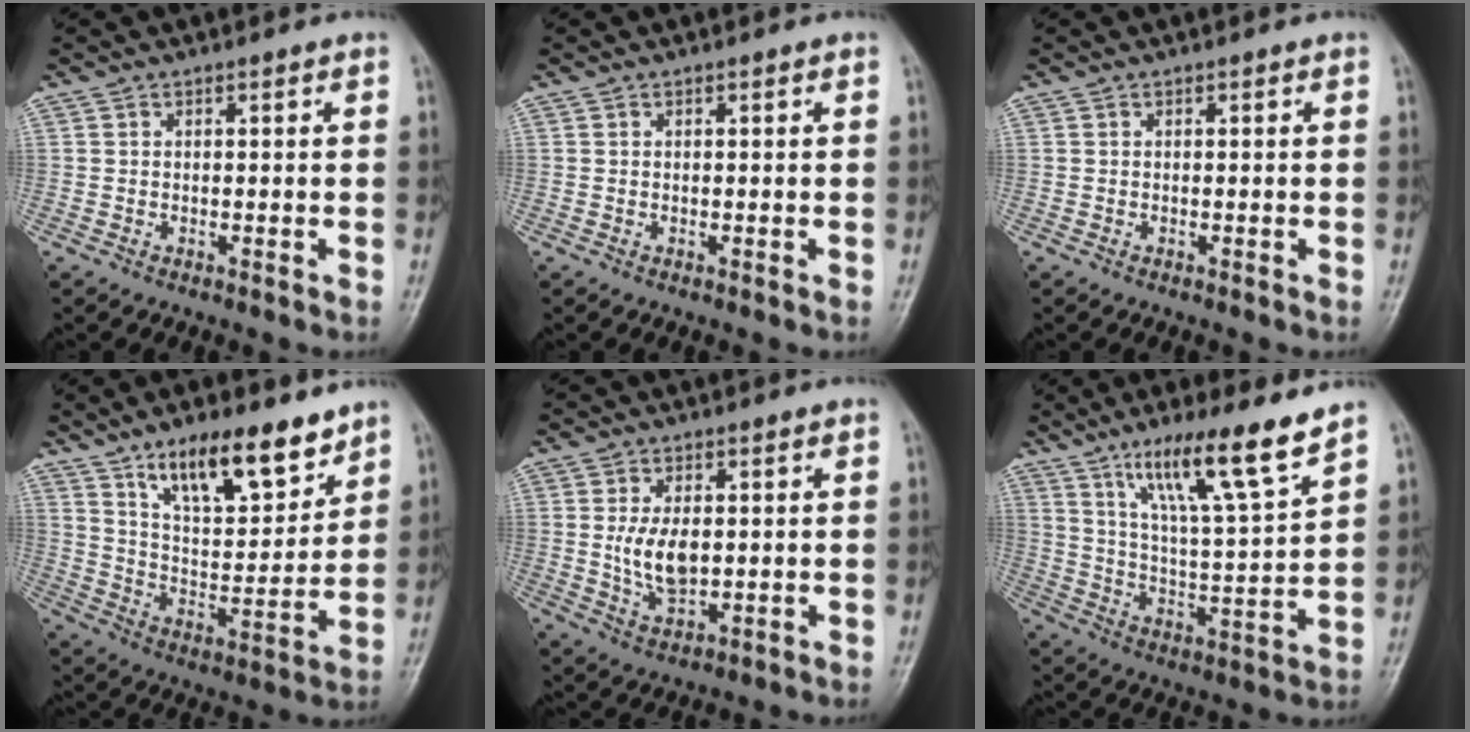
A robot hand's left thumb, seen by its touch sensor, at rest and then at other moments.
{"total": 0.0}
{"total": 0.0}
{"total": 15.9, "force": [10.8, 5.6, 10.2], "torque": [-0.133, -0.065, 0.193]}
{"total": 7.4, "force": [0.5, 4.1, 6.1], "torque": [-0.107, -0.010, 0.016]}
{"total": 15.0, "force": [10.1, 1.4, 11.0], "torque": [-0.180, -0.056, 0.181]}